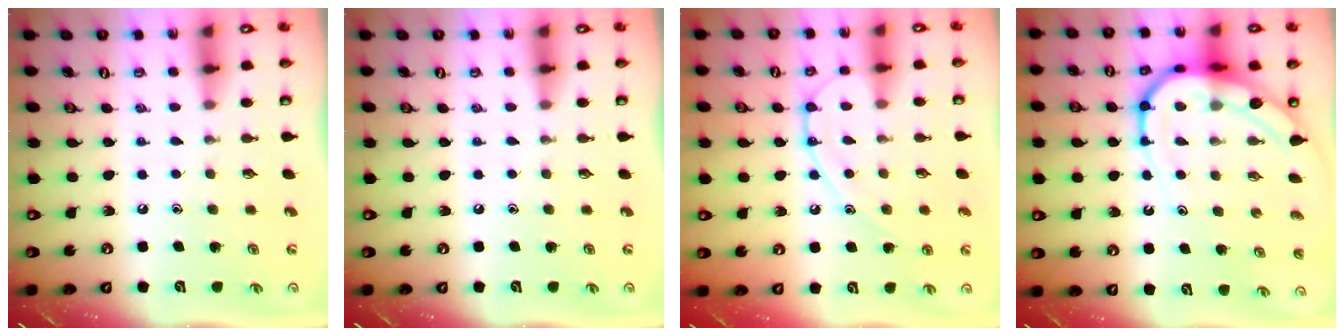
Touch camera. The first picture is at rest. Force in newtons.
{"total": 0.0}
{"total": 10.2, "press": 10.2, "slide": 0.1}
{"total": 11.9, "press": 11.8, "slide": 1.3}